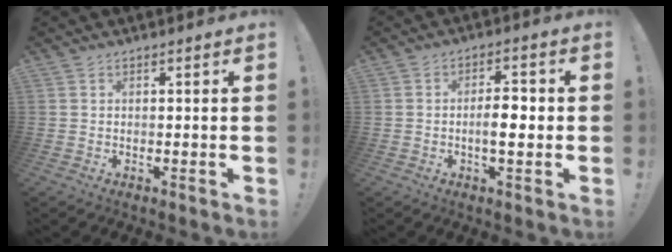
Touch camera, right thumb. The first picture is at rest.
{"total": 6.5, "force": [-1.3, 2.6, 5.8], "torque": [-0.087, 0.007, -0.029]}